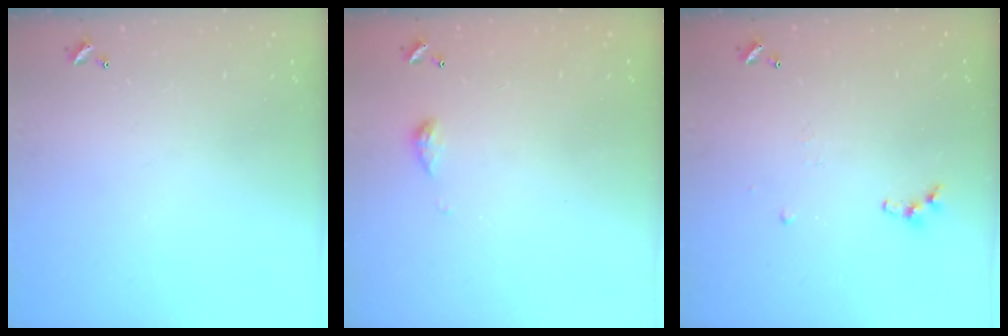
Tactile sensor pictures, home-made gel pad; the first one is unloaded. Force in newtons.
{"total": 4.0, "press": 4.0, "slide": 0.6}
{"total": 7.2, "press": 7.1, "slide": 0.7}